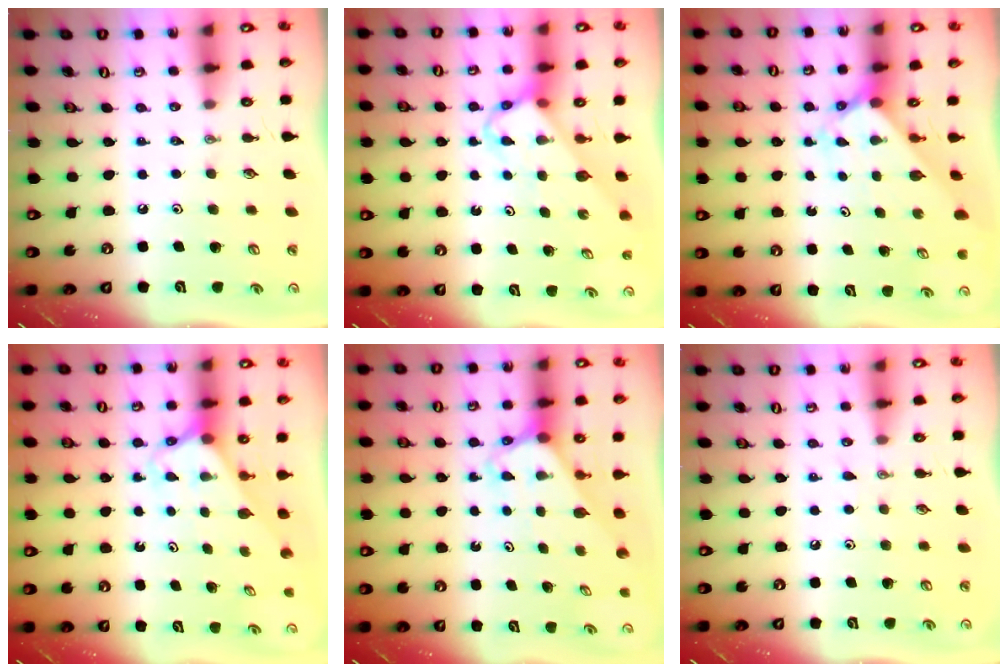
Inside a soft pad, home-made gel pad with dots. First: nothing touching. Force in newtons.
{"total": 3.8, "press": 3.8, "slide": 0.1}
{"total": 2.0, "press": 2.0, "slide": 0.2}
{"total": 2.6, "press": 2.6, "slide": 0.2}
{"total": 2.7, "press": 2.6, "slide": 0.2}
{"total": 3.7, "press": 3.7, "slide": 0.5}